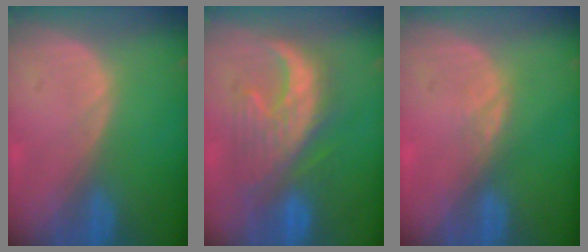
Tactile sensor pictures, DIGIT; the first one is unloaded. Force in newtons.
{"total": 9.5, "press": 9.4, "slide": 1.2}
{"total": 1.4, "press": 1.4, "slide": 0.3}